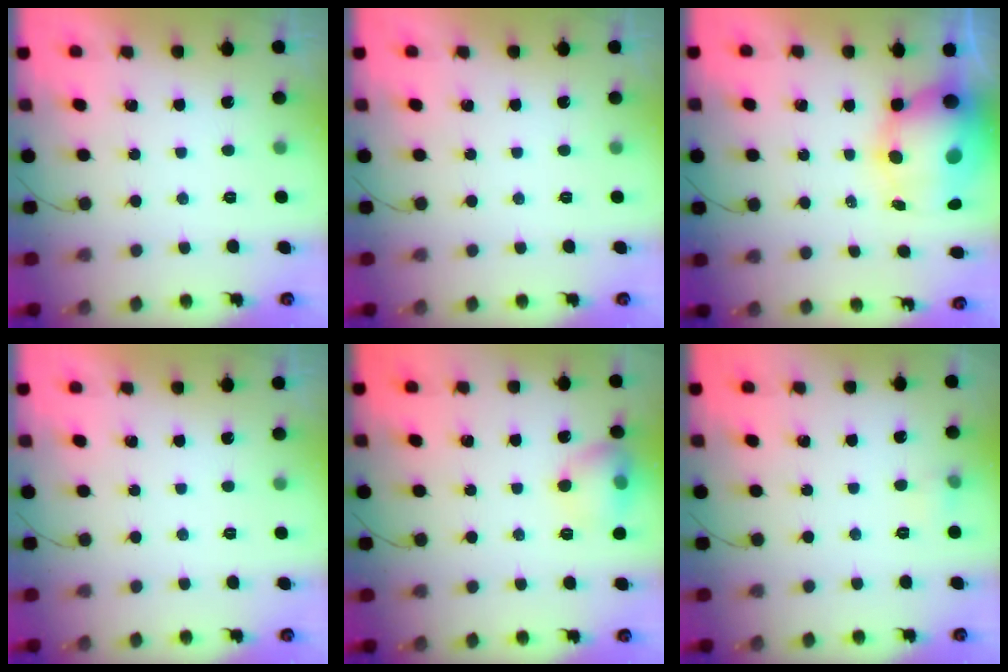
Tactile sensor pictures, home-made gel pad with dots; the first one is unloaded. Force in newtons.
{"total": 0.0}
{"total": 11.9, "press": 11.4, "slide": 3.2}
{"total": 0.0}
{"total": 10.0, "press": 9.9, "slide": 1.5}
{"total": 5.2, "press": 3.9, "slide": 3.4}